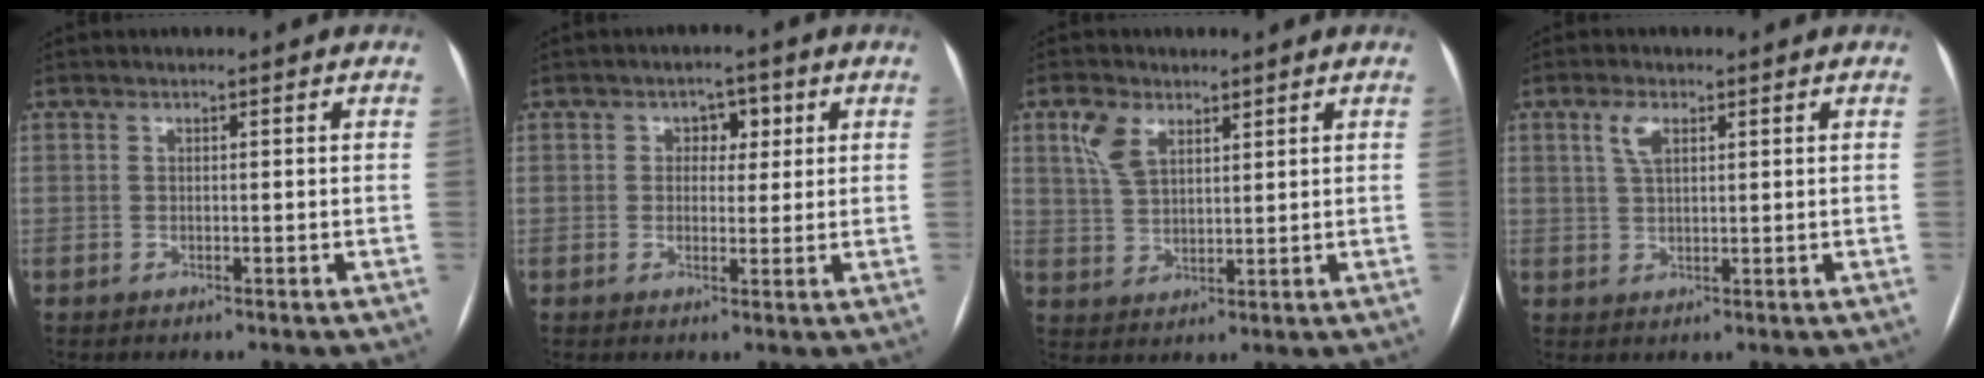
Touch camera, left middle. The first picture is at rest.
{"total": 3.5, "force": [1.1, 2.5, 2.2], "torque": [-0.025, 0.012, 0.015]}
{"total": 5.5, "force": [3.1, 3.0, 3.5], "torque": [-0.077, 0.015, 0.067]}
{"total": 3.2, "force": [1.5, 1.3, 2.6], "torque": [-0.055, 0.008, 0.032]}